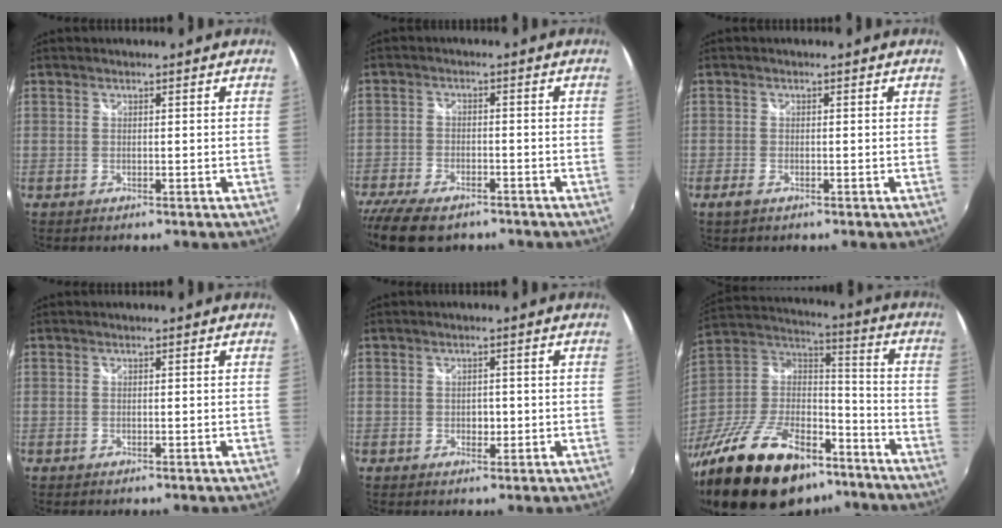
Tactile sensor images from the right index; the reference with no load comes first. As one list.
[{"total": 12.1, "force": [-9.2, 5.2, 5.8], "torque": [-0.151, -0.033, -0.162]}, {"total": 2.0, "force": [-1.4, 0.8, 1.1], "torque": [-0.025, -0.006, -0.027]}, {"total": 0.0}, {"total": 1.9, "force": [-0.3, 1.6, 0.9], "torque": [-0.013, 0.001, -0.004]}, {"total": 30.9, "force": [-20.6, 14.9, 17.5], "torque": [-0.357, 0.003, -0.320]}]